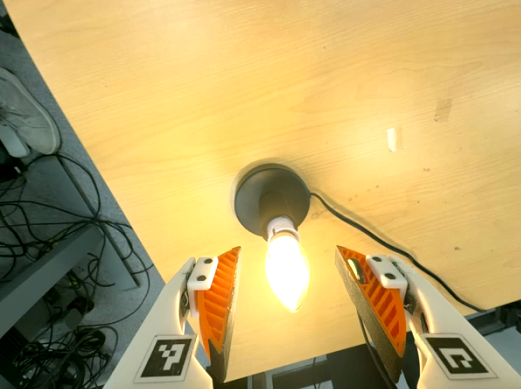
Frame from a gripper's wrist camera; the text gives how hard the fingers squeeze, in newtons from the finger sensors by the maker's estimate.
{"total": 0.0}